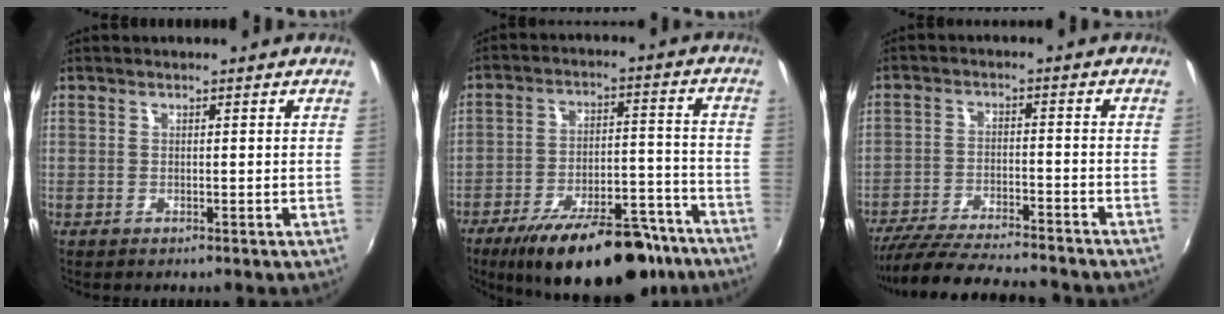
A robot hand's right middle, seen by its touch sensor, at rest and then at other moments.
{"total": 22.8, "force": [-17.2, 7.9, 12.7], "torque": [-0.204, -0.008, -0.239]}
{"total": 17.8, "force": [-15.8, 2.4, 7.8], "torque": [-0.158, -0.029, -0.248]}